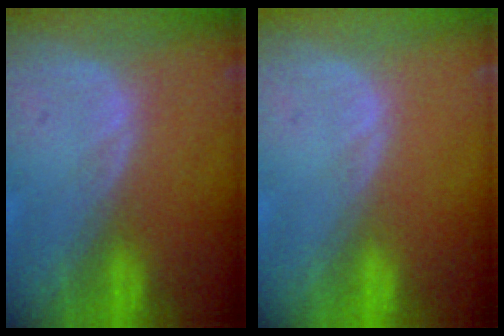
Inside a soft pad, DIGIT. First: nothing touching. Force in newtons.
{"total": 0.0}